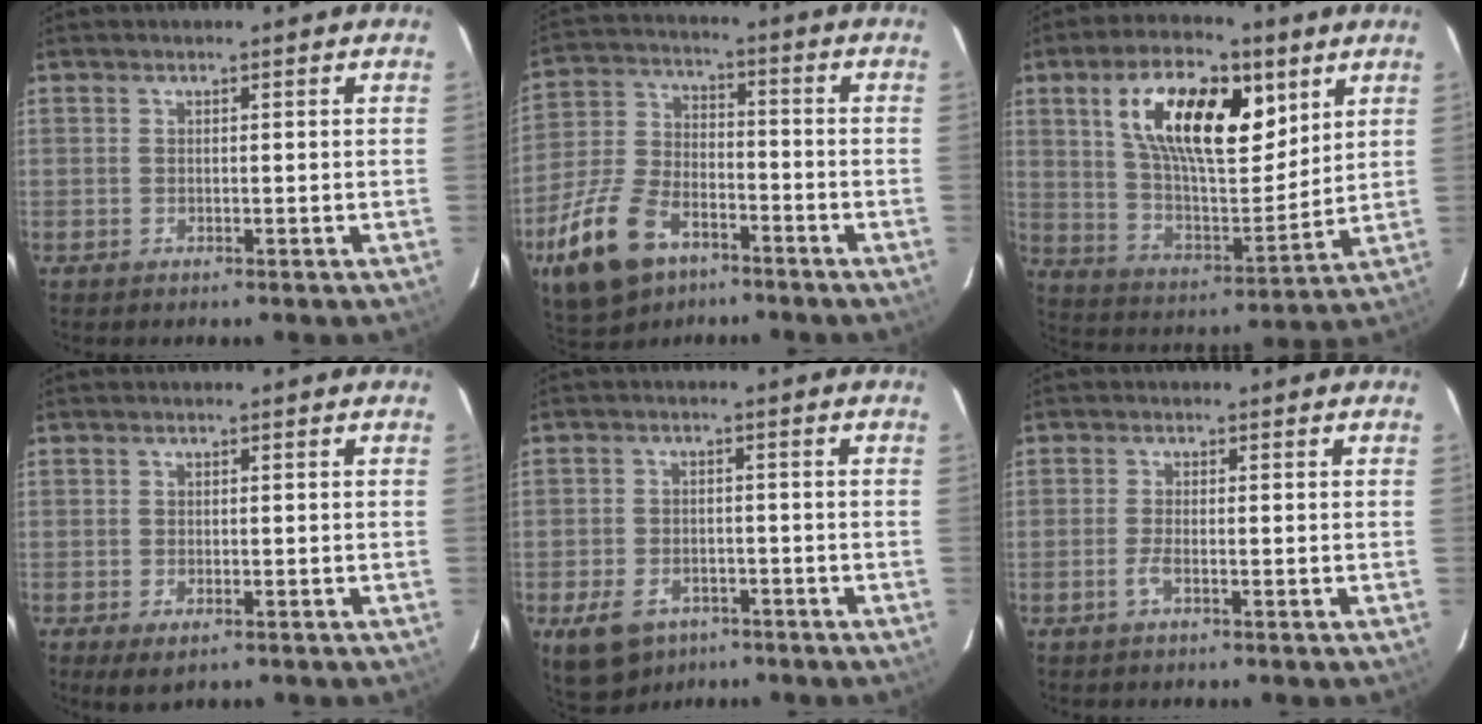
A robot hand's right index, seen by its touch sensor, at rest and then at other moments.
{"total": 16.0, "force": [-9.3, 9.0, 9.4], "torque": [-0.220, -0.003, -0.166]}
{"total": 19.5, "force": [8.2, 8.7, 15.4], "torque": [-0.267, 0.012, 0.146]}
{"total": 3.2, "force": [-1.7, 1.6, 2.2], "torque": [-0.042, -0.013, -0.025]}
{"total": 9.7, "force": [-5.8, 6.3, 4.6], "torque": [-0.113, -0.005, -0.083]}
{"total": 1.9, "force": [-0.9, 0.3, 1.6], "torque": [-0.036, -0.002, -0.018]}